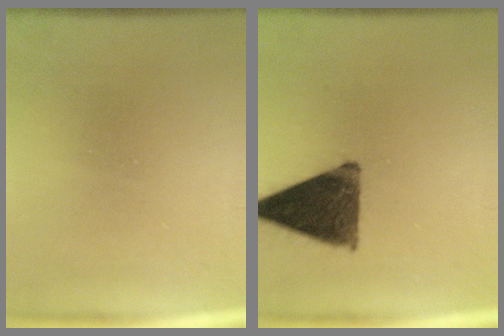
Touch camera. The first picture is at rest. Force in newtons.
{"total": 12.8}